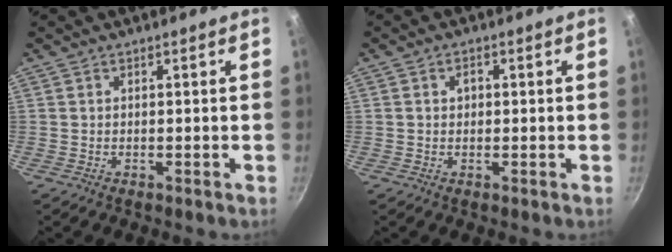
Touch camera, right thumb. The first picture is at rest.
{"total": 1.8, "force": [0.3, 1.5, 1.1], "torque": [-0.010, 0.003, 0.002]}